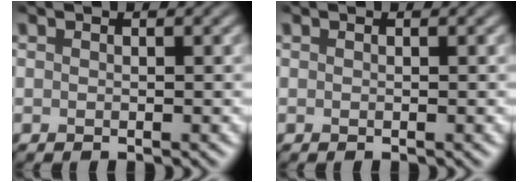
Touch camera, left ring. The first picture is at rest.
{"total": 0.0}